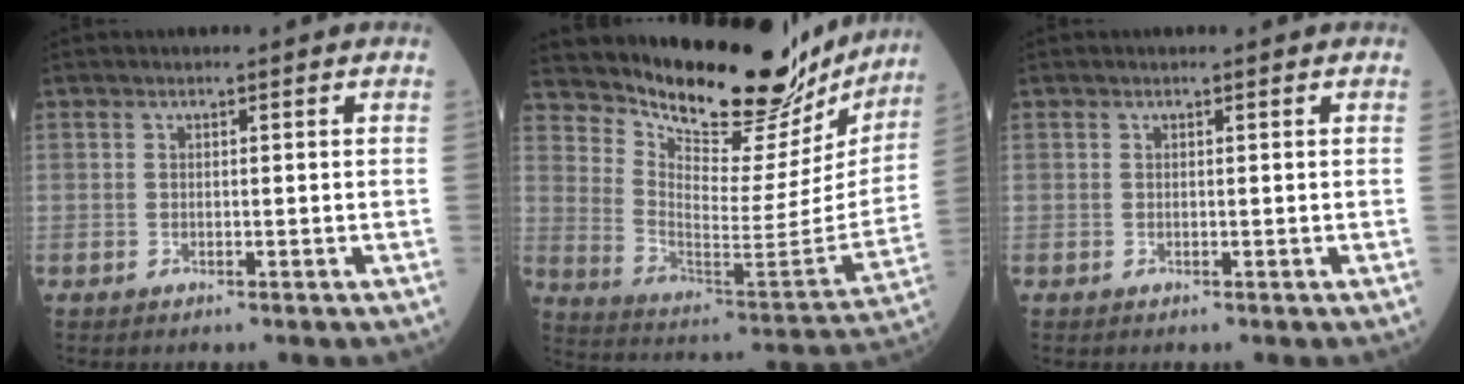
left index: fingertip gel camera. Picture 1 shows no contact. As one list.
[{"total": 24.3, "force": [21.9, 6.3, 8.3], "torque": [-0.131, -0.071, 0.305]}, {"total": 0.0}]